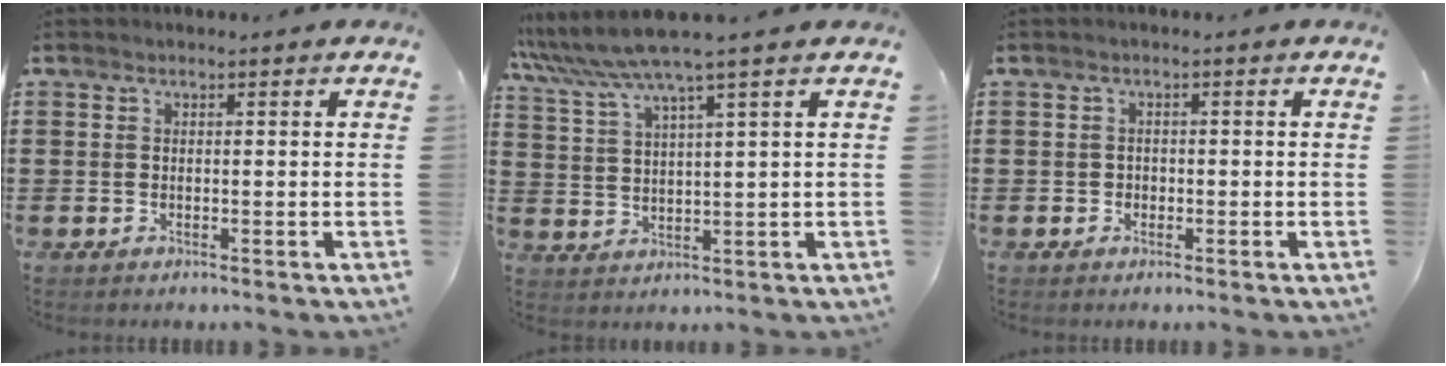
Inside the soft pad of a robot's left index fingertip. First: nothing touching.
{"total": 5.6, "force": [4.3, -0.5, 3.7], "torque": [-0.086, -0.018, 0.072]}
{"total": 0.9, "force": [-0.3, 0.8, 0.1], "torque": [-0.007, 0.004, -0.007]}